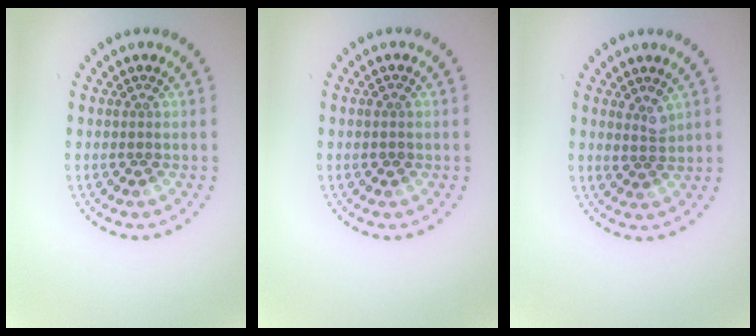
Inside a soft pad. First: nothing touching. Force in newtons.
{"total": 0.8, "press": 0.8, "slide": 0.1}
{"total": 1.6, "press": 1.4, "slide": 0.9}